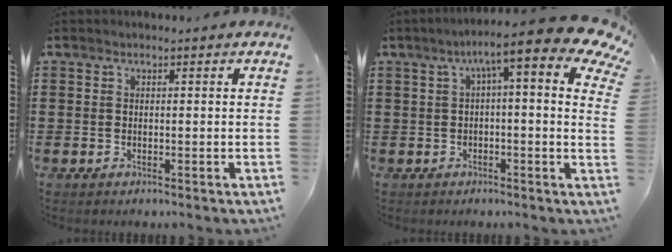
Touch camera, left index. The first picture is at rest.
{"total": 8.9, "force": [4.4, 0.9, 7.7], "torque": [-0.132, -0.026, 0.067]}